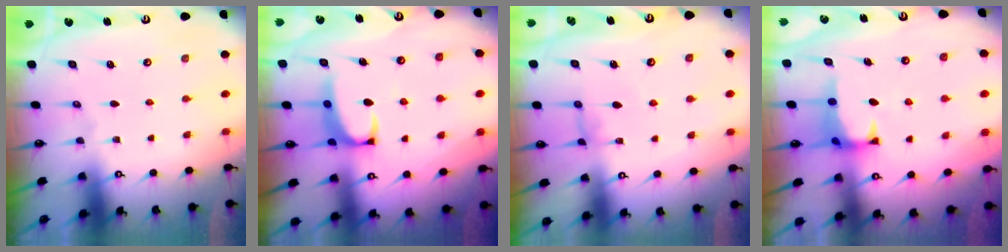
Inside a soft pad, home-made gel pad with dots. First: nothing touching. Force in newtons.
{"total": 2.4, "press": 2.3, "slide": 0.7}
{"total": 1.5, "press": 1.4, "slide": 0.6}
{"total": 1.0, "press": 0.7, "slide": 0.8}